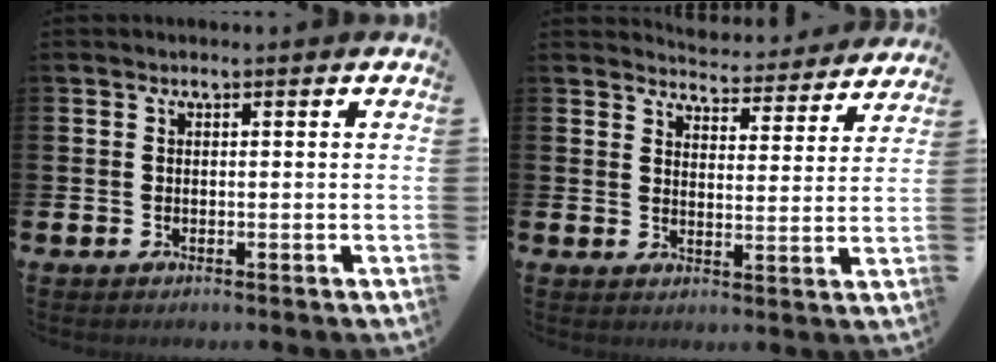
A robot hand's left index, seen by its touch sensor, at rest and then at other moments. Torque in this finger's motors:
{"motor_torque": [0.71, -0.76, 0.06, 0.00]}